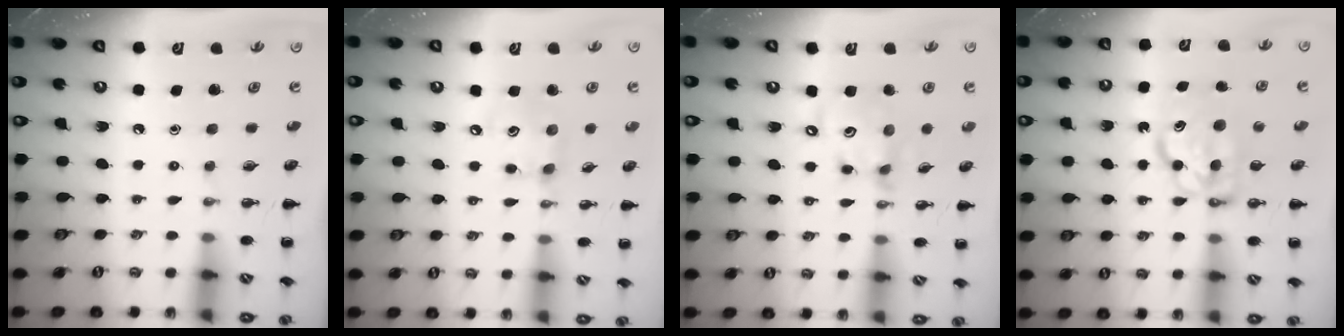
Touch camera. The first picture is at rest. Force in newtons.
{"total": 6.8, "press": 6.8, "slide": 0.6}
{"total": 9.9, "press": 9.8, "slide": 1.5}
{"total": 7.3, "press": 7.3, "slide": 0.6}